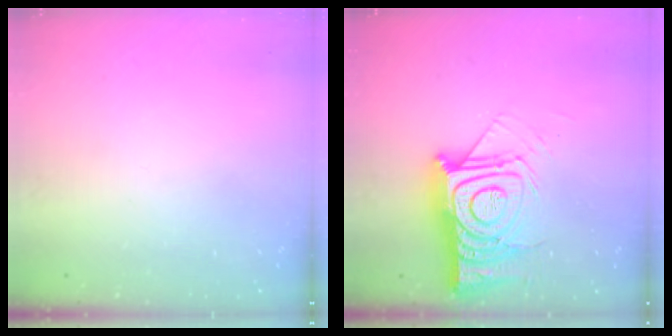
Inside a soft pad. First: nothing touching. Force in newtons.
{"total": 18.4, "press": 18.4, "slide": 1.5}